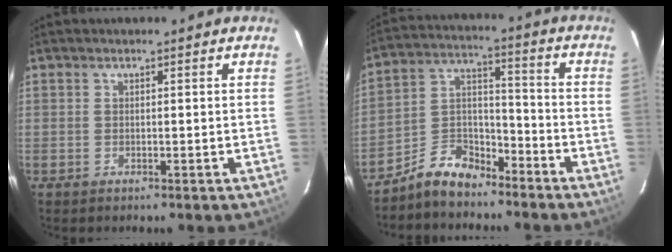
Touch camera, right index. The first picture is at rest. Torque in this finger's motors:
{"motor_torque": [-0.53, -0.56, -0.34, -0.21]}